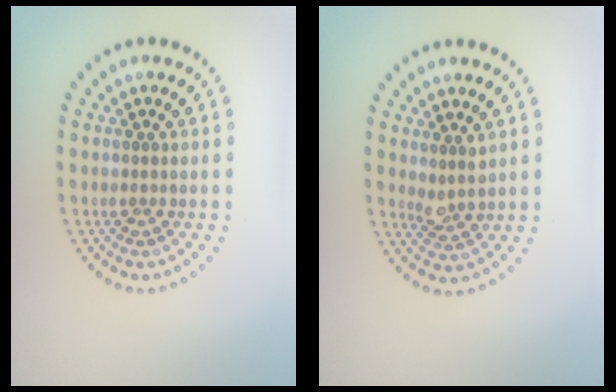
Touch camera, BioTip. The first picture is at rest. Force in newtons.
{"total": 1.9, "press": 1.5, "slide": 1.1}